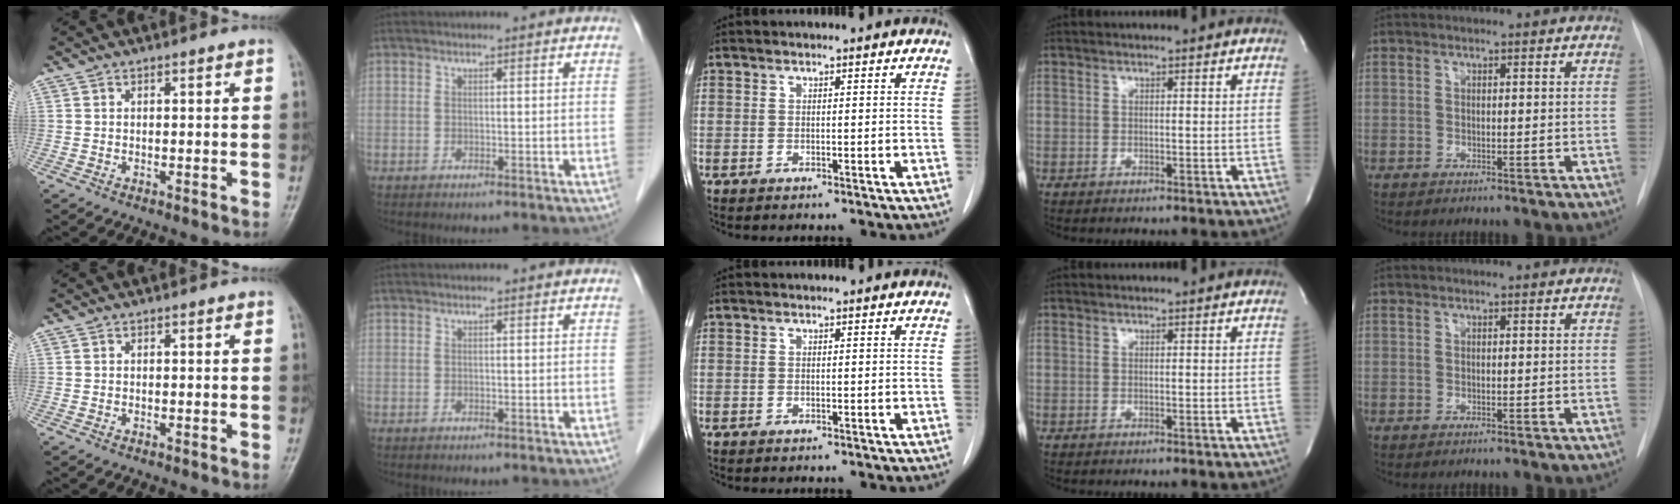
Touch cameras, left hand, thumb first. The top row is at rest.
{}